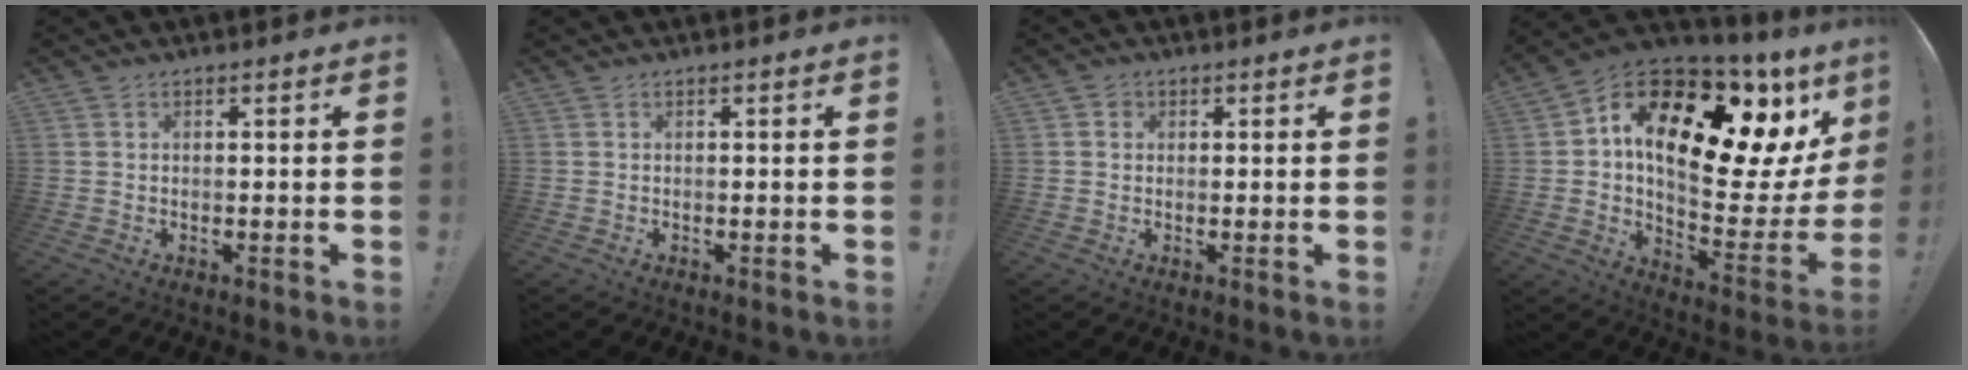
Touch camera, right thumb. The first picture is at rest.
{"total": 0.0}
{"total": 1.6, "force": [0.3, 1.5, 0.5], "torque": [-0.002, 0.001, 0.004]}
{"total": 21.3, "force": [7.2, 10.3, 17.2], "torque": [-0.266, -0.045, 0.127]}